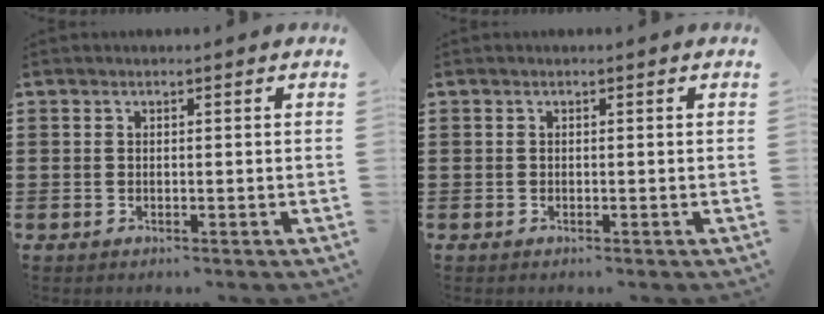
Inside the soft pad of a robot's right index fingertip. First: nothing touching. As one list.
[{"total": 0.0}]